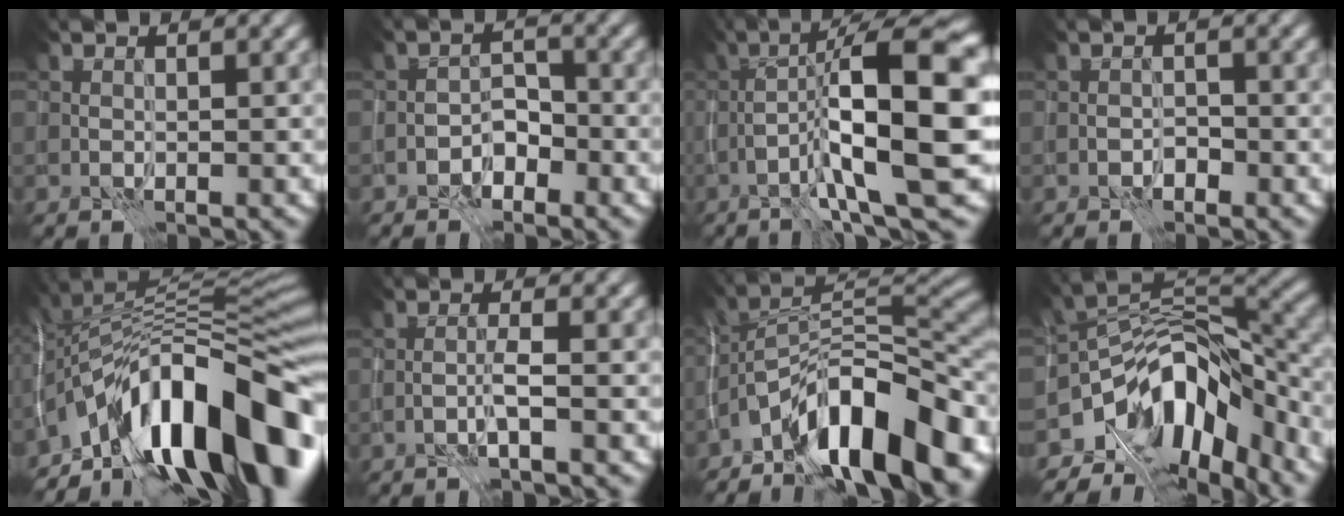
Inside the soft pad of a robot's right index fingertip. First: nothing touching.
{"total": 2.5, "force": [-1.7, 1.4, 1.2], "torque": [-0.015, 0.011, -0.033]}
{"total": 12.9, "force": [-1.7, 2.4, 12.5], "torque": [-0.194, 0.025, -0.024]}
{"total": 1.0, "force": [-0.7, 0.5, 0.5], "torque": [-0.005, 0.005, -0.014]}
{"total": 15.6, "force": [-6.9, 6.2, 12.5], "torque": [-0.191, 0.034, -0.132]}
{"total": 1.5, "force": [-0.8, -0.1, 1.3], "torque": [-0.026, 0.009, -0.020]}
{"total": 13.3, "force": [-7.6, 5.0, 9.7], "torque": [-0.144, 0.018, -0.145]}
{"total": 10.6, "force": [-6.8, 5.7, 5.8], "torque": [-0.079, 0.010, -0.122]}